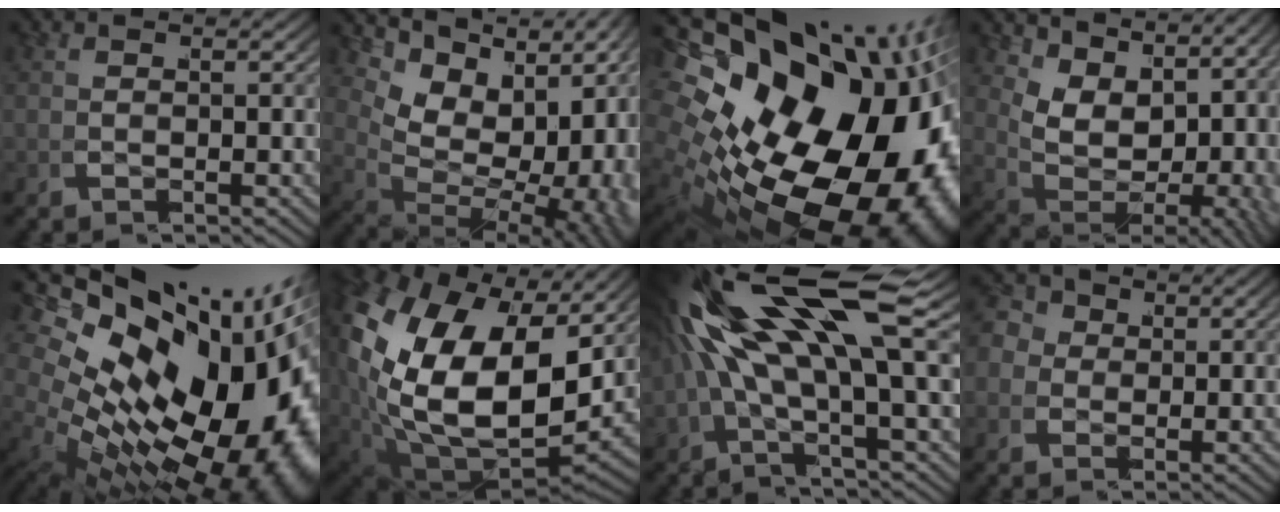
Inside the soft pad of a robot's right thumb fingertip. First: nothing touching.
{"total": 17.0, "force": [0.3, 11.5, 12.6], "torque": [-0.208, -0.026, 0.022]}
{"total": 27.1, "force": [-1.8, 19.0, 19.3], "torque": [-0.330, -0.051, -0.006]}
{"total": 8.3, "force": [1.4, 4.9, 6.6], "torque": [-0.127, -0.028, 0.042]}
{"total": 20.5, "force": [-0.9, 13.3, 15.5], "torque": [-0.253, -0.045, 0.005]}
{"total": 17.6, "force": [-0.3, 11.3, 13.5], "torque": [-0.304, -0.079, 0.040]}
{"total": 10.1, "force": [0.1, 4.8, 8.9], "torque": [-0.183, -0.003, 0.004]}
{"total": 3.6, "force": [0.3, 3.6, 0.7], "torque": [-0.029, -0.004, -0.001]}